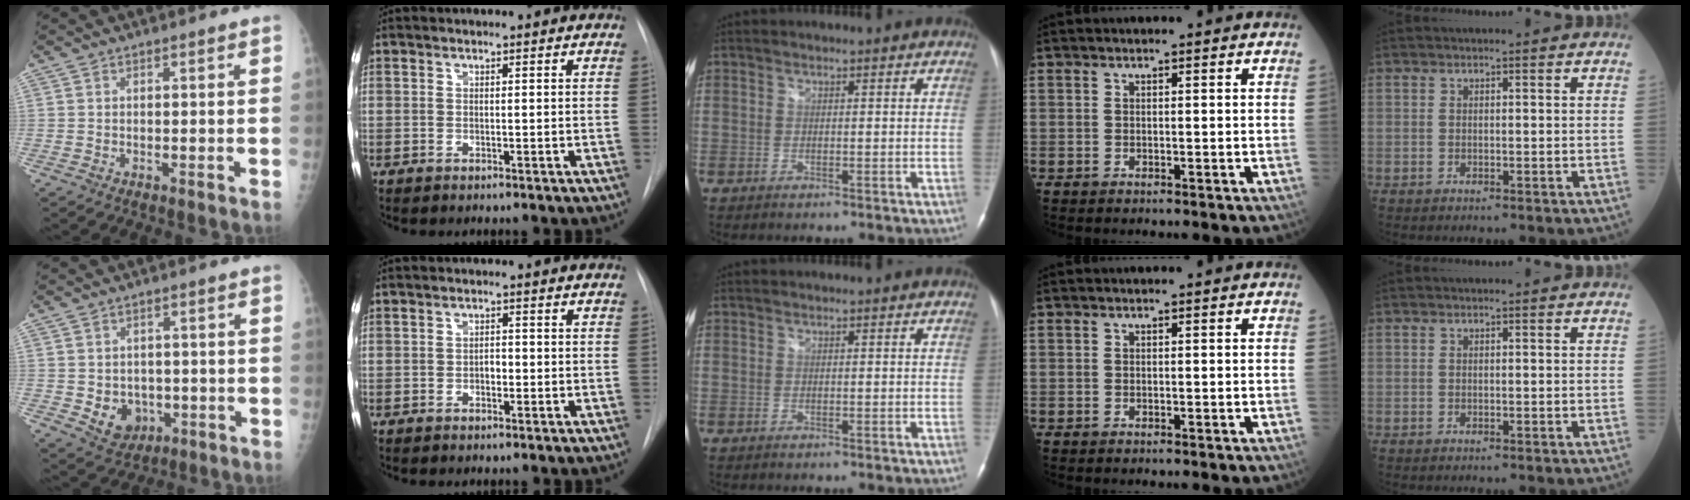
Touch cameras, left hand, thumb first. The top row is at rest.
{"thumb": {"total": 6.5, "force": [-1.4, 5.4, 3.3], "torque": [-0.024, 0.004, -0.006]}, "index": {"total": 1.8, "force": [-1.1, 0.9, 1.0], "torque": [-0.013, -0.002, -0.019]}}